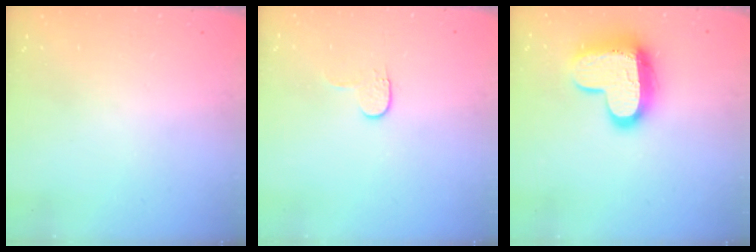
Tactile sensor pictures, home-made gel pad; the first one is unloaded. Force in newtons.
{"total": 3.9, "press": 3.8, "slide": 0.5}
{"total": 15.1, "press": 15.0, "slide": 1.2}